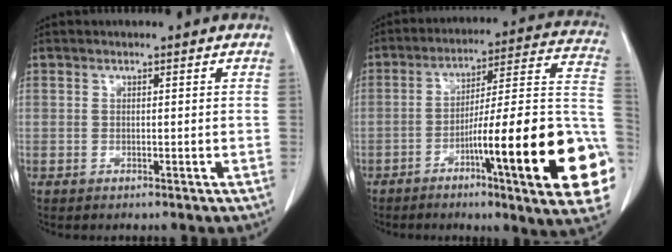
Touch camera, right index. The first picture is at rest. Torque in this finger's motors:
{"motor_torque": [2.14, 0.00, 1.05, 0.17]}